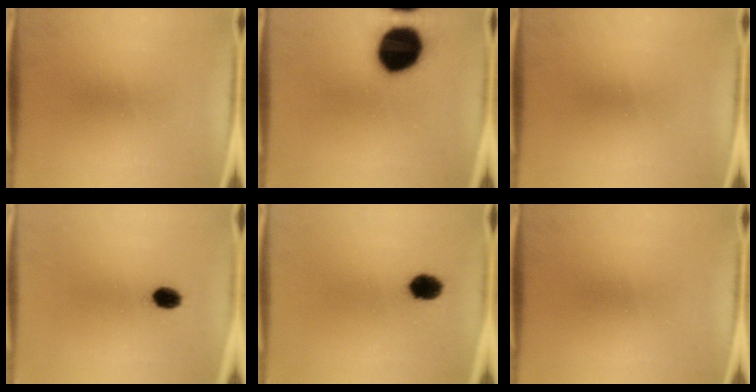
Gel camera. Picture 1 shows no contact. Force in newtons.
{"total": 18.7}
{"total": 0.0}
{"total": 3.5}
{"total": 5.0}
{"total": 0.0}